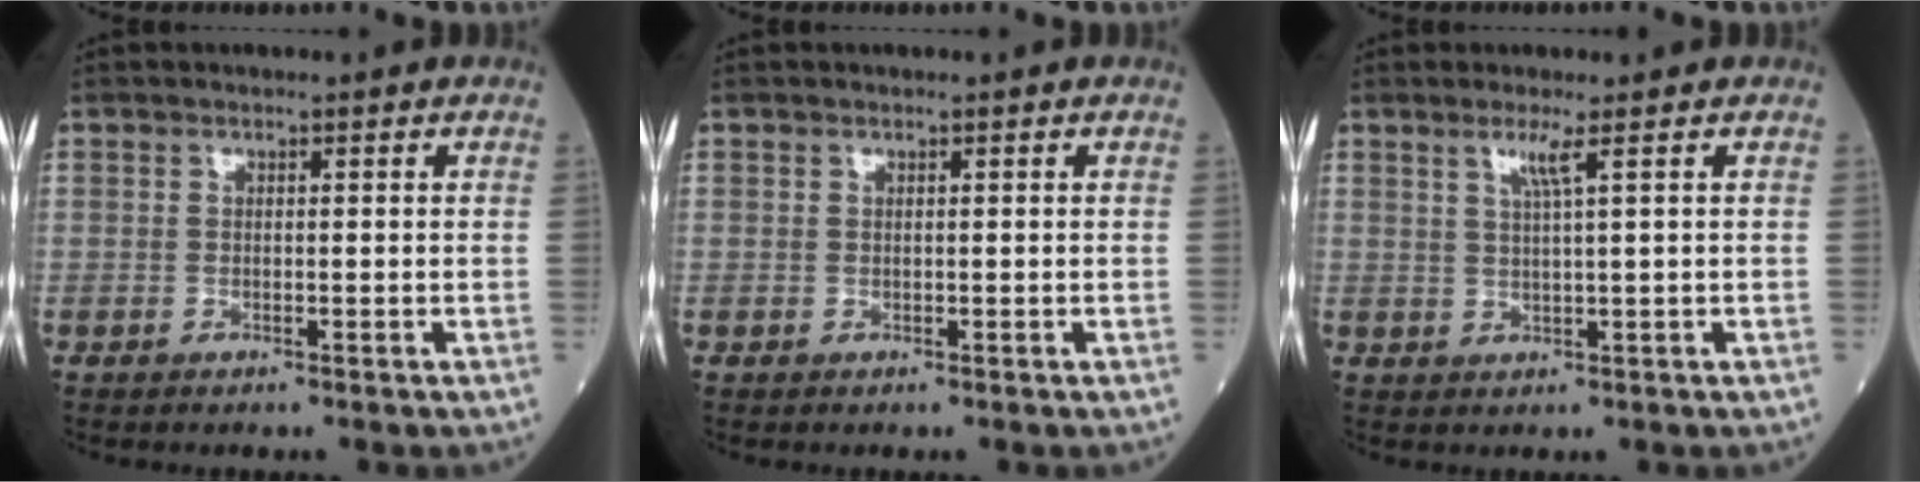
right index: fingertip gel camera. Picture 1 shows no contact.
{"total": 0.0}
{"total": 2.5, "force": [1.2, -0.7, 2.0], "torque": [-0.043, -0.003, 0.027]}